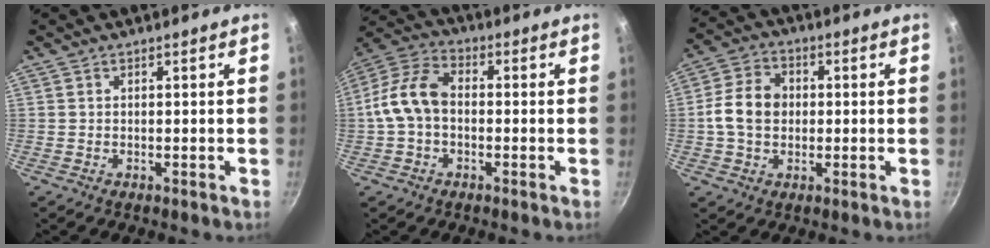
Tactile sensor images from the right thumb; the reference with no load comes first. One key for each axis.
{"total": 10.1, "fx": -0.8, "fy": 6.8, "fz": 7.3, "tx": -0.133, "ty": 0.035, "tz": -0.033}
{"total": 9.1, "fx": 0.0, "fy": 7.0, "fz": 5.7, "tx": -0.088, "ty": 0.017, "tz": -0.011}